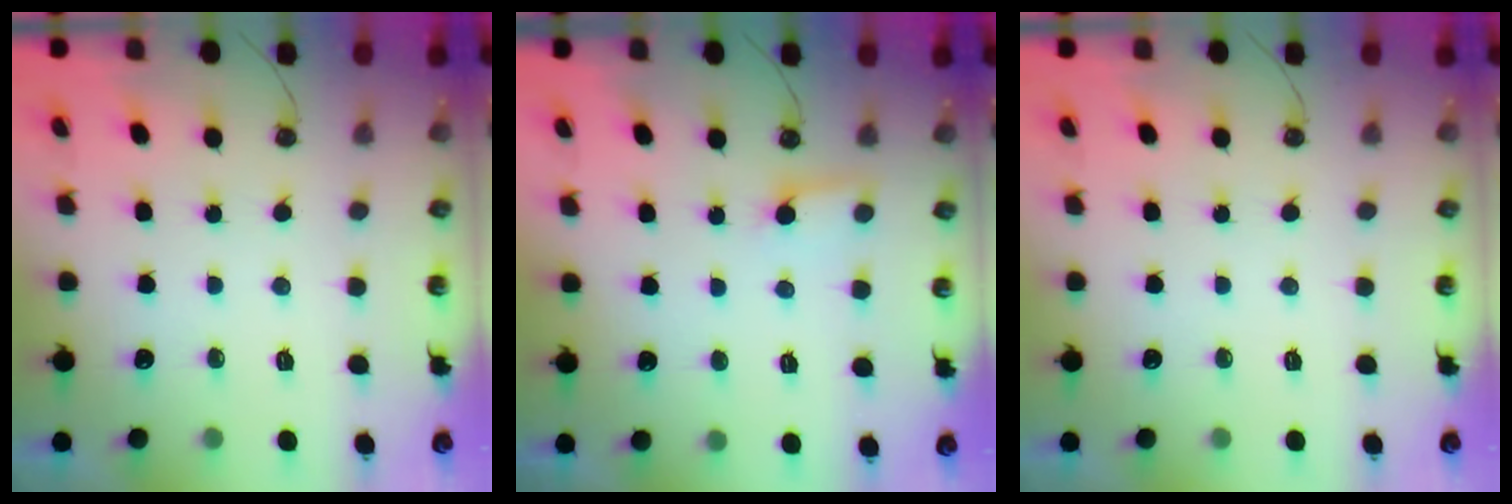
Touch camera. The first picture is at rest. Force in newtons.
{"total": 5.3, "press": 5.3, "slide": 0.4}
{"total": 0.0}